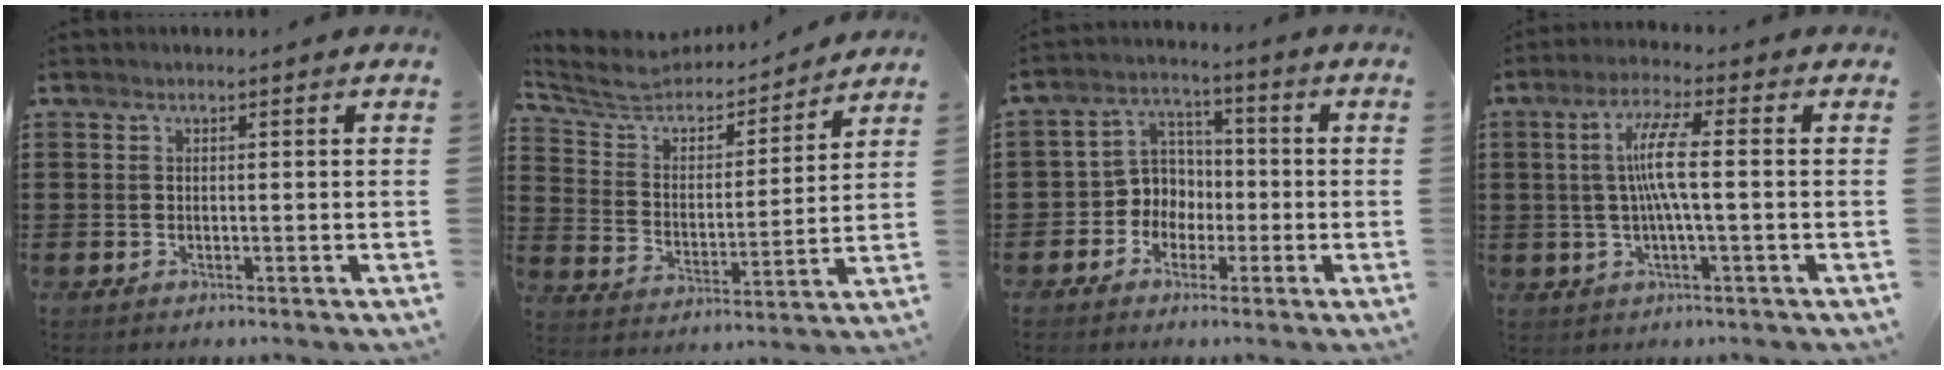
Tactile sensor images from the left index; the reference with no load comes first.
{"total": 6.0, "force": [5.6, 1.8, 1.3], "torque": [-0.060, -0.044, 0.092]}
{"total": 5.8, "force": [-1.7, 5.4, 1.4], "torque": [-0.052, 0.007, -0.037]}
{"total": 7.1, "force": [0.1, 0.8, 7.1], "torque": [-0.147, 0.000, -0.008]}